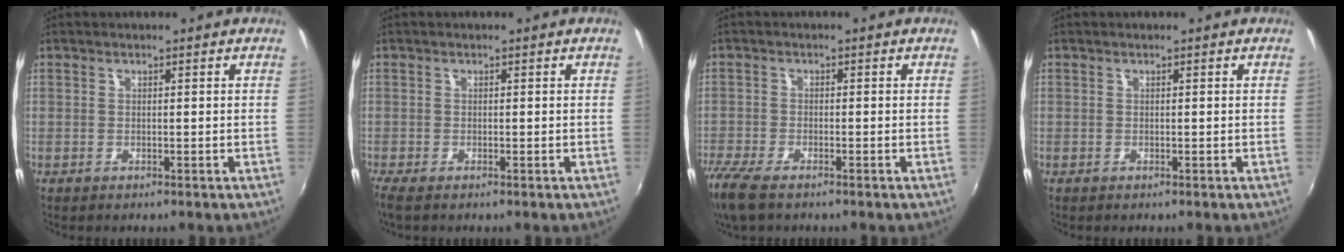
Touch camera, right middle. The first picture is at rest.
{"total": 1.6, "force": [-1.0, -0.2, 1.2], "torque": [-0.027, -0.005, -0.020]}
{"total": 8.1, "force": [-6.0, 2.2, 5.0], "torque": [-0.130, -0.035, -0.118]}
{"total": 0.0}